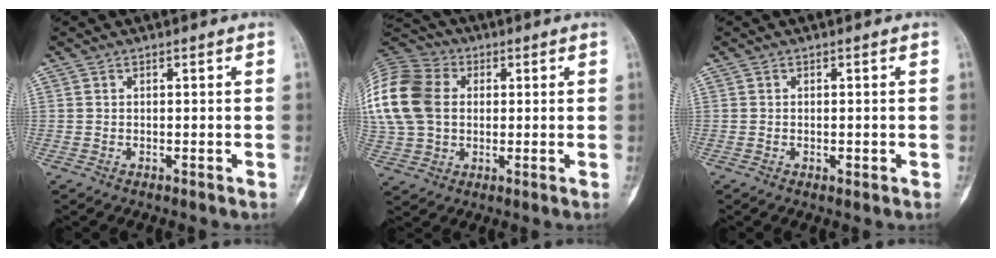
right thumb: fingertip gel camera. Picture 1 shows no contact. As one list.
[{"total": 20.9, "force": [3.2, 15.8, 13.3], "torque": [-0.315, 0.032, 0.063]}, {"total": 1.1, "force": [-0.3, 0.6, 0.8], "torque": [-0.008, -0.001, -0.004]}]